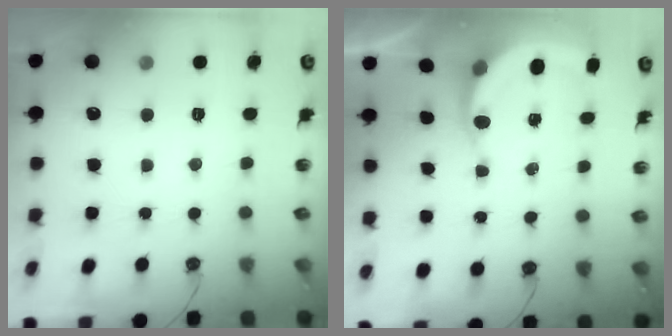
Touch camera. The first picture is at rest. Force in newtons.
{"total": 5.9, "press": 5.9, "slide": 0.6}